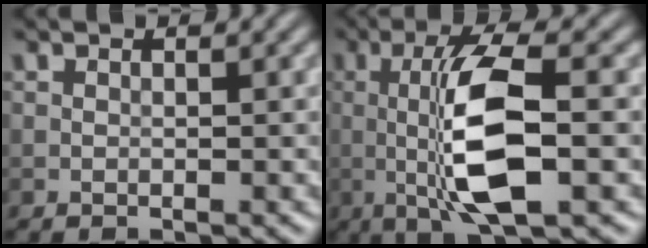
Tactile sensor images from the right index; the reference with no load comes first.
{"total": 8.1, "force": [-0.9, 2.2, 7.8], "torque": [-0.144, 0.002, -0.017]}